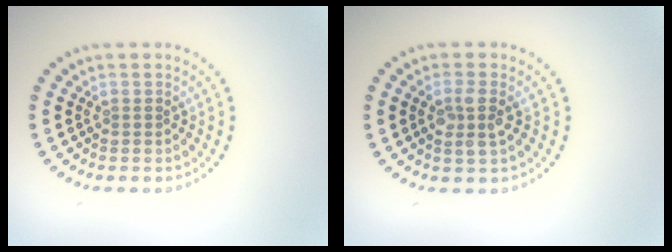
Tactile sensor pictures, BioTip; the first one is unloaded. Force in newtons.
{"total": 2.4, "press": 2.2, "slide": 0.9}